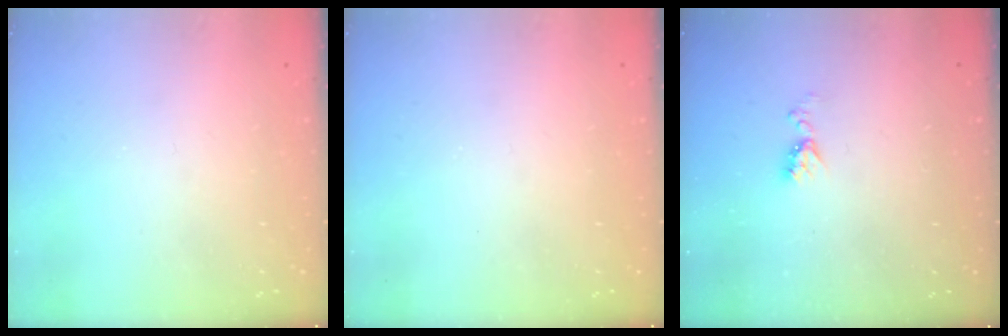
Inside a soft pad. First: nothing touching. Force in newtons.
{"total": 0.0}
{"total": 5.9, "press": 5.9, "slide": 0.8}